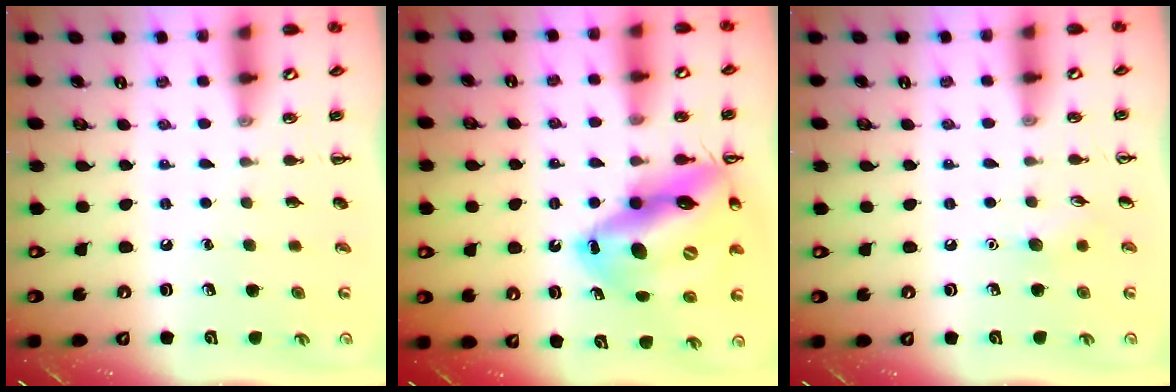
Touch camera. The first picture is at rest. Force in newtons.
{"total": 22.0, "press": 21.4, "slide": 5.4}
{"total": 5.8, "press": 5.6, "slide": 1.7}